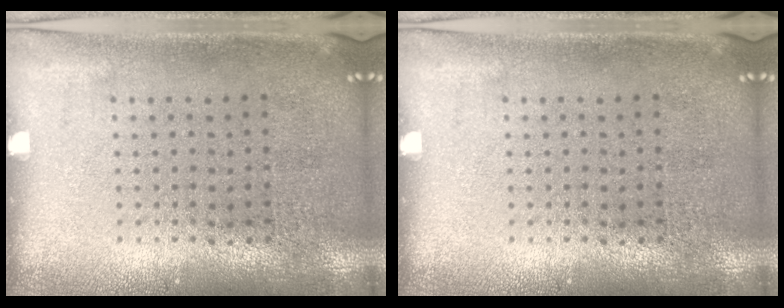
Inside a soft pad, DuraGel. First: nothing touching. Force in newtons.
{"total": 0.0}